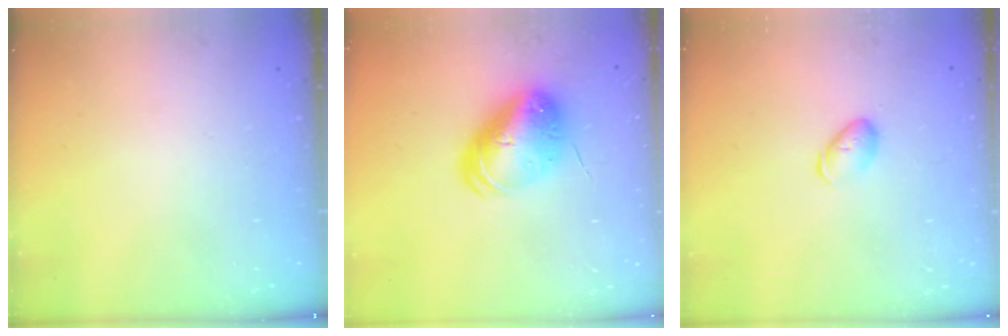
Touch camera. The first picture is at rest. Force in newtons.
{"total": 11.1, "press": 10.9, "slide": 2.1}
{"total": 6.0, "press": 6.0, "slide": 0.7}